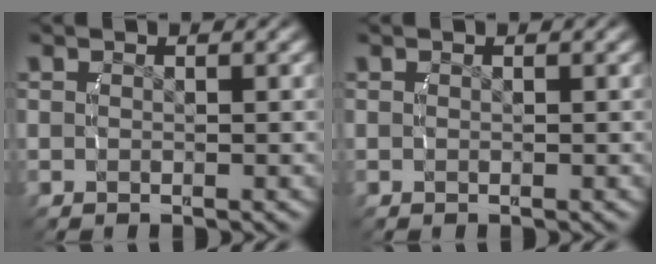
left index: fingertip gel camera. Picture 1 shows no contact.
{"total": 0.0}